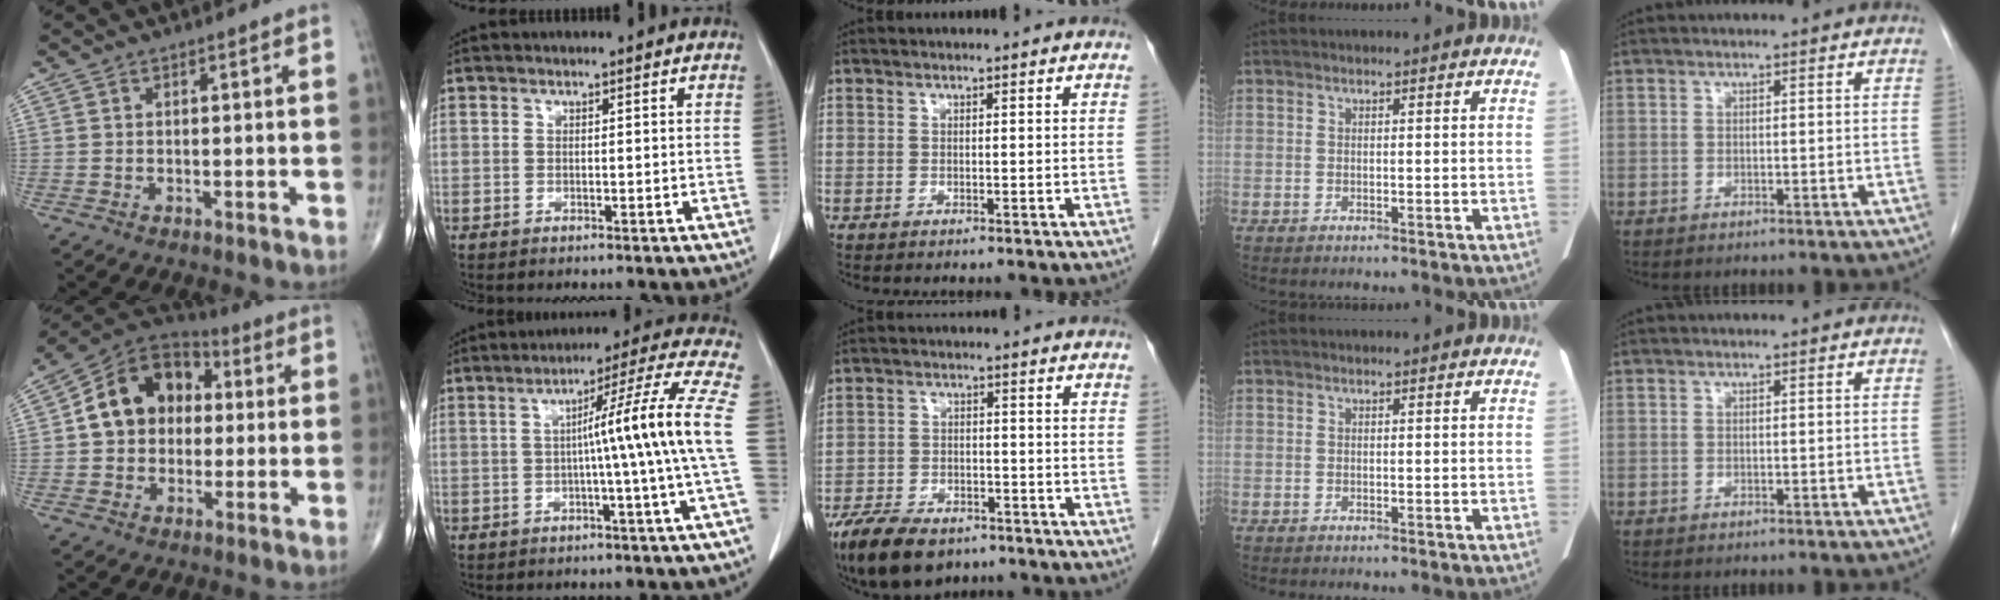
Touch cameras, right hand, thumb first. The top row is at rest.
{"thumb": {"total": 14.8, "force": [1.4, 11.8, 8.9], "torque": [-0.111, 0.031, 0.013]}, "index": {"total": 11.9, "force": [-0.4, -2.9, 11.6], "torque": [-0.160, 0.011, -0.003]}, "middle": {"total": 11.3, "force": [-8.2, 5.2, 5.9], "torque": [-0.106, -0.009, -0.131]}}